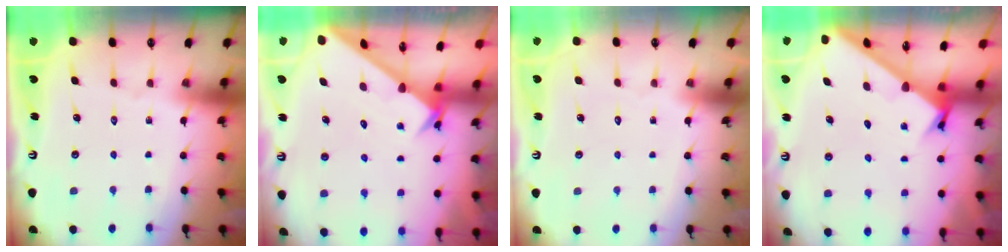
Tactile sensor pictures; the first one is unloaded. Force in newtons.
{"total": 2.6, "press": 2.6, "slide": 0.2}
{"total": 1.6, "press": 1.6, "slide": 0.1}
{"total": 2.1, "press": 2.1, "slide": 0.2}